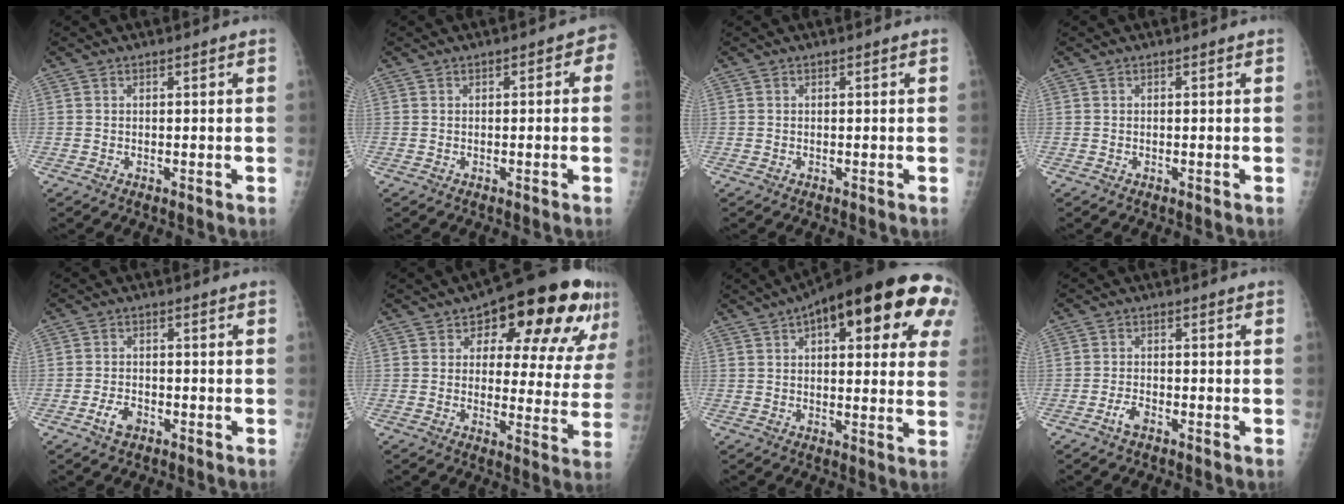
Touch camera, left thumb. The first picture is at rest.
{"total": 2.7, "force": [0.2, 1.6, 2.1], "torque": [-0.010, 0.009, -0.005]}
{"total": 0.0}
{"total": 0.0}
{"total": 3.4, "force": [-1.9, 2.0, 2.0], "torque": [-0.035, 0.012, -0.032]}
{"total": 21.0, "force": [10.5, 9.3, 15.6], "torque": [-0.161, -0.012, 0.140]}
{"total": 26.8, "force": [11.2, 9.7, 22.3], "torque": [-0.264, 0.025, 0.146]}
{"total": 2.5, "force": [-1.6, 1.1, 1.6], "torque": [-0.035, 0.010, -0.030]}